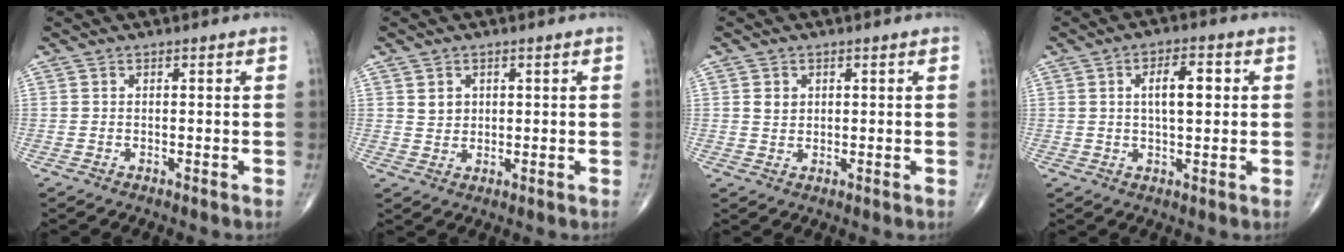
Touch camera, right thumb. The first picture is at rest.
{"total": 2.7, "force": [1.0, 2.2, 1.1], "torque": [-0.008, -0.007, 0.021]}
{"total": 2.3, "force": [0.7, 1.9, 1.1], "torque": [-0.011, -0.004, 0.015]}
{"total": 6.7, "force": [1.3, 2.8, 6.0], "torque": [-0.088, 0.004, 0.018]}